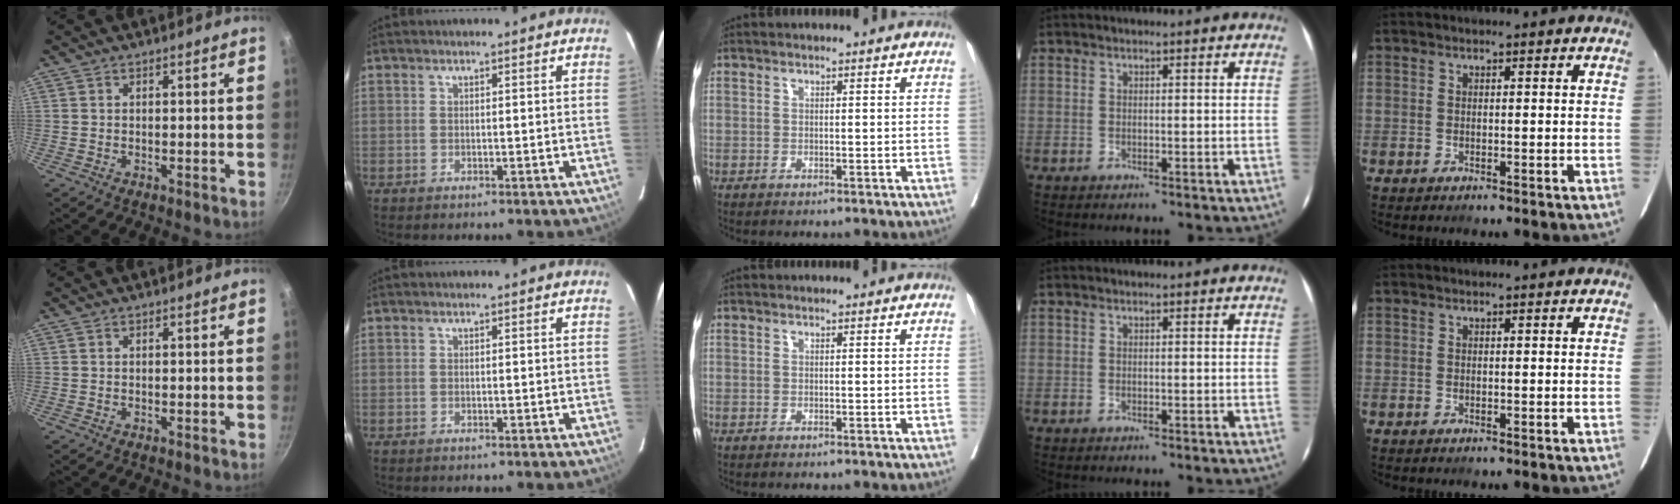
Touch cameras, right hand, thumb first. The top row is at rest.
{}